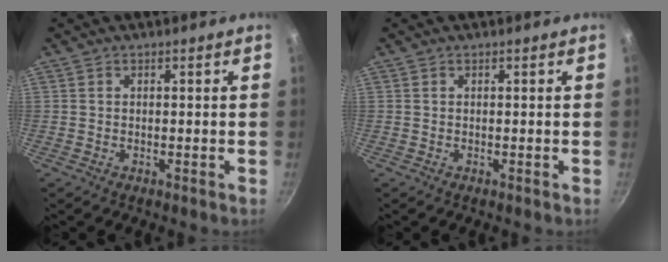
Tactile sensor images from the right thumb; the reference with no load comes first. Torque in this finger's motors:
{"motor_torque": [0.00, 0.00, 0.01, -0.01, 0.00]}